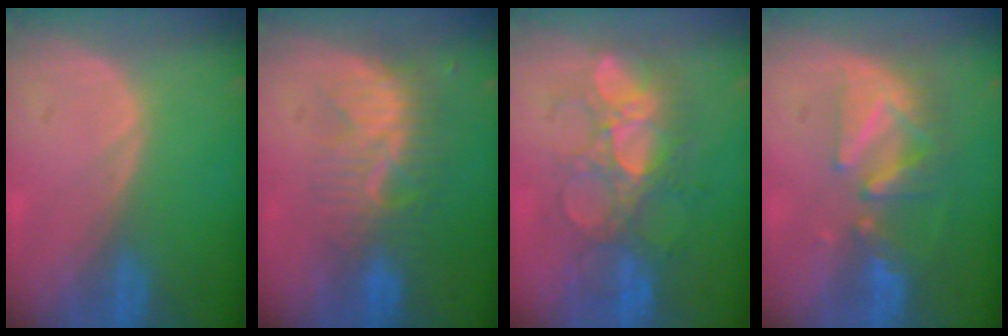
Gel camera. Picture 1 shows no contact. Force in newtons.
{"total": 8.5, "press": 7.7, "slide": 3.6}
{"total": 9.1, "press": 8.8, "slide": 2.1}
{"total": 8.1, "press": 7.5, "slide": 3.2}